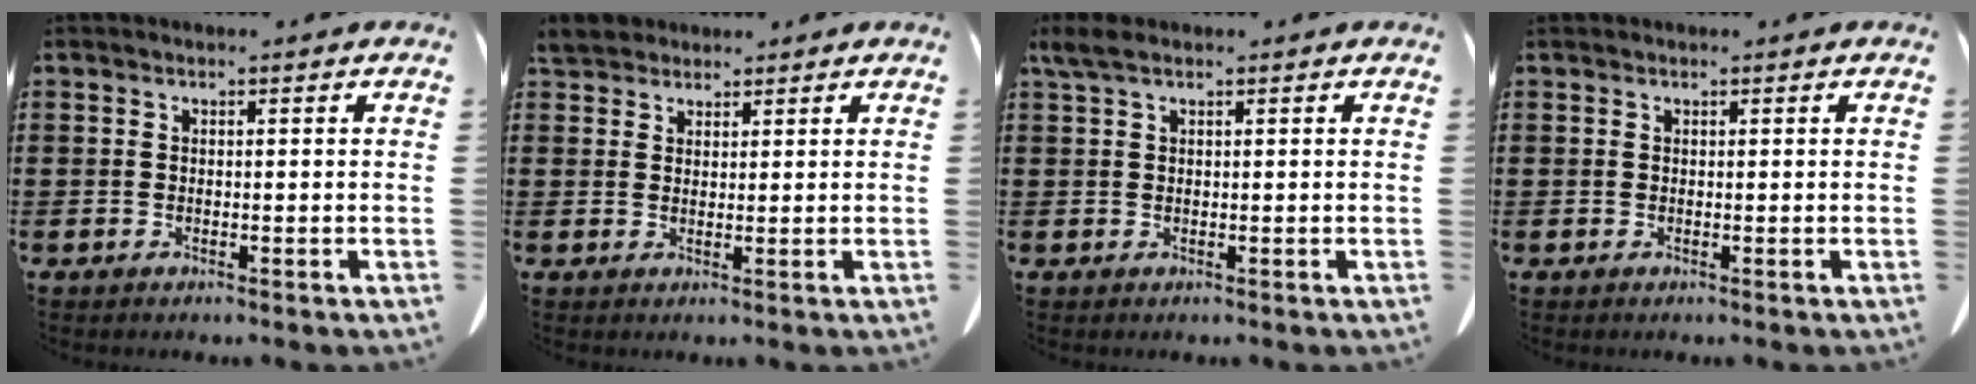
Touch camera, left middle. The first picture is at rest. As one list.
[{"total": 3.5, "force": [3.2, 1.3, 0.7], "torque": [-0.025, 0.002, 0.063]}, {"total": 2.0, "force": [1.2, 0.6, 1.5], "torque": [-0.033, 0.004, 0.021]}, {"total": 0.0}]